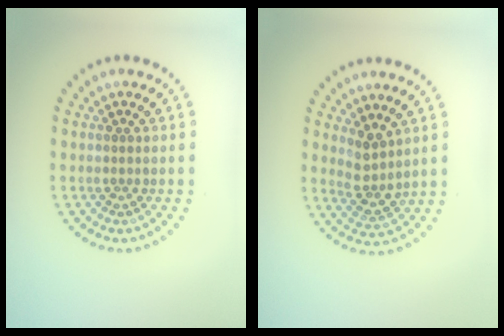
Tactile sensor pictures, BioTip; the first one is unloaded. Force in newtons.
{"total": 2.6, "press": 2.0, "slide": 1.6}